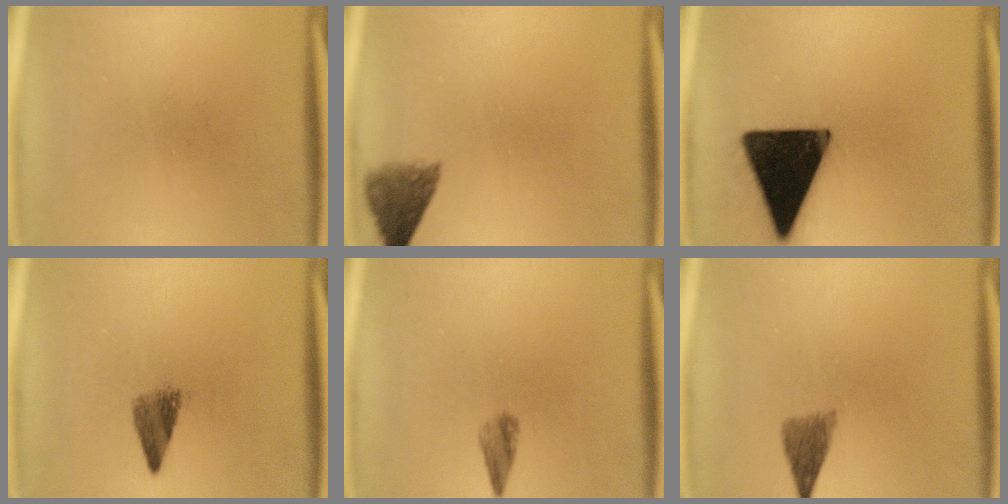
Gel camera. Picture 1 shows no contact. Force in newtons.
{"total": 4.6}
{"total": 20.0}
{"total": 3.5}
{"total": 2.0}
{"total": 3.2}